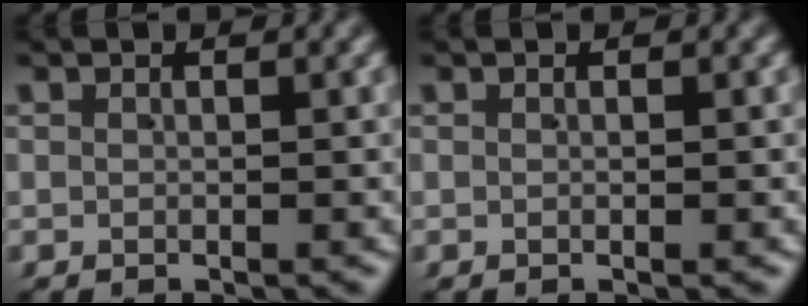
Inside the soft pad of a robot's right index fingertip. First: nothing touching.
{"total": 0.0}